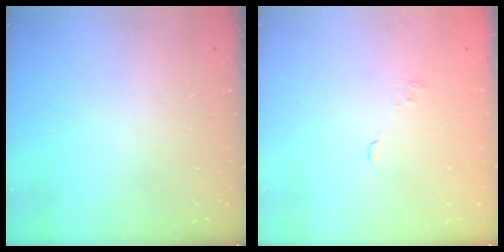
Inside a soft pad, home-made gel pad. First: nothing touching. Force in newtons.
{"total": 2.0, "press": 1.5, "slide": 1.3}